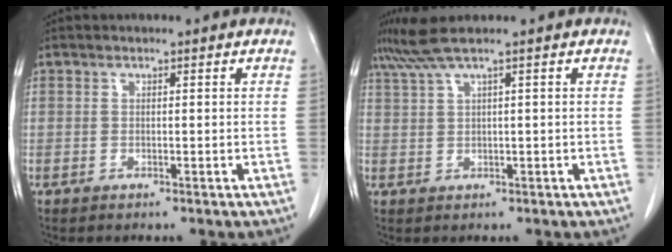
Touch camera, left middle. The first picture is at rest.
{"total": 2.9, "force": [2.1, -0.9, 1.7], "torque": [-0.054, 0.018, 0.053]}